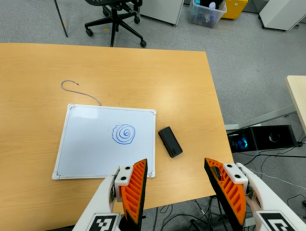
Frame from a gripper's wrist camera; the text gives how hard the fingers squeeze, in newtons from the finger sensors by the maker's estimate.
{"total": 0.0}